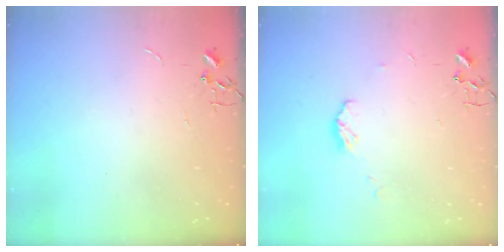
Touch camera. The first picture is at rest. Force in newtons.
{"total": 5.7, "press": 5.7, "slide": 0.4}